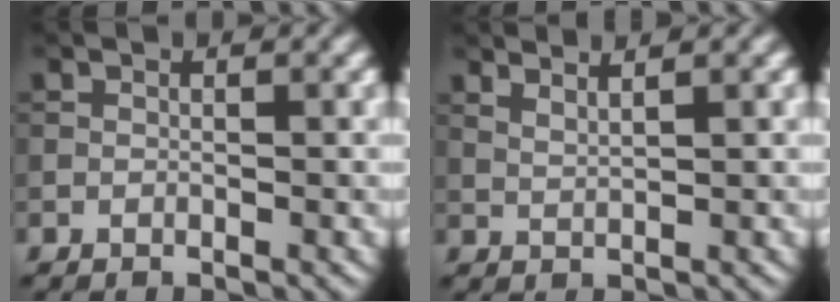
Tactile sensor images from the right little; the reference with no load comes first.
{"total": 2.1, "force": [1.7, 0.5, 1.2], "torque": [-0.016, 0.002, 0.023]}